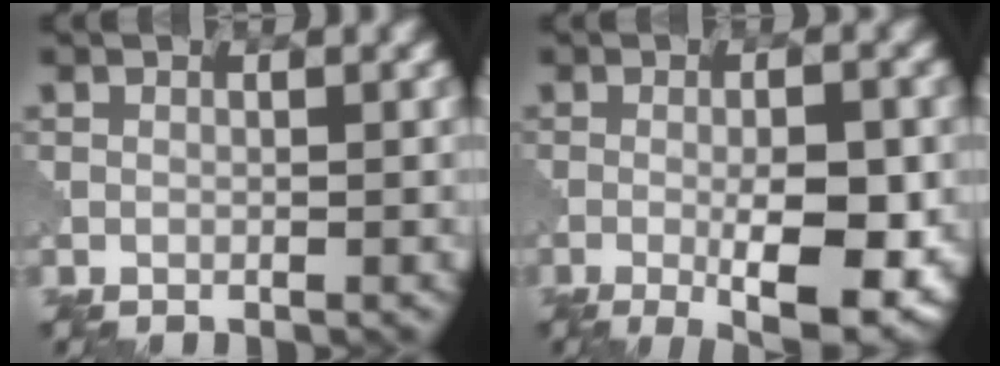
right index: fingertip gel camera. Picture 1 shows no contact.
{"total": 8.4, "force": [-2.0, 2.3, 7.8], "torque": [-0.117, -0.009, -0.027]}